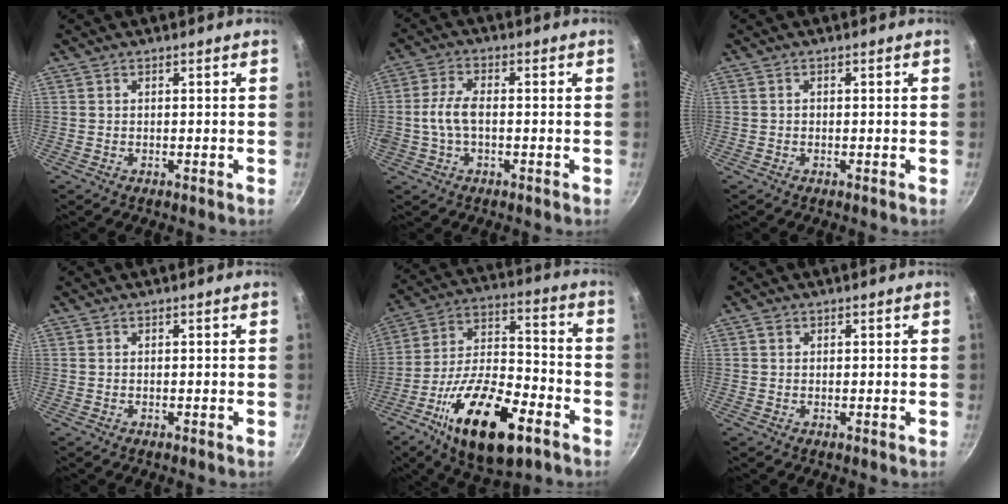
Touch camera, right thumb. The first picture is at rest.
{"total": 6.0, "force": [-0.7, 3.1, 5.1], "torque": [-0.105, 0.016, -0.018]}
{"total": 0.0}
{"total": 0.0}
{"total": 23.3, "force": [-11.4, 9.9, 17.7], "torque": [-0.284, 0.046, -0.197]}
{"total": 0.8, "force": [0.3, 0.7, 0.1], "torque": [-0.001, 0.000, 0.004]}